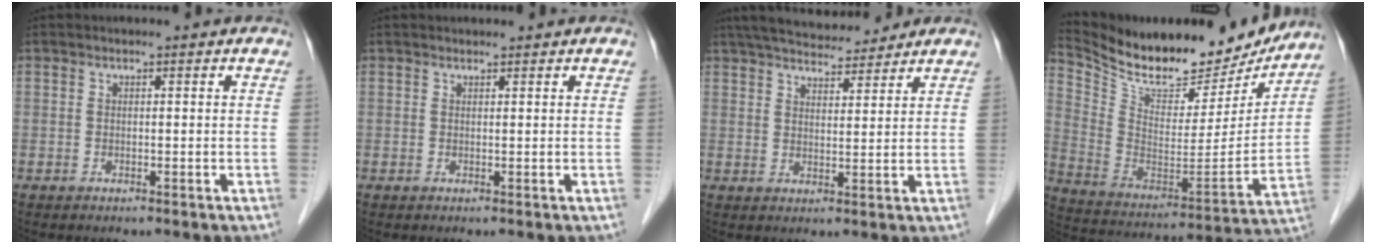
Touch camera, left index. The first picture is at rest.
{"total": 0.9, "force": [0.8, 0.2, 0.2], "torque": [-0.008, 0.007, 0.015]}
{"total": 13.1, "force": [11.7, 2.7, 5.4], "torque": [-0.085, 0.026, 0.177]}
{"total": 22.7, "force": [20.3, 6.4, 7.9], "torque": [-0.151, -0.024, 0.318]}